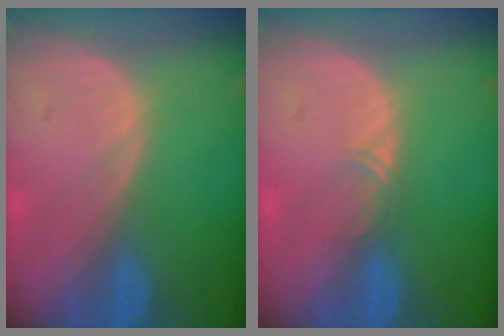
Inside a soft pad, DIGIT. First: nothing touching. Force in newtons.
{"total": 1.1, "press": 1.0, "slide": 0.6}